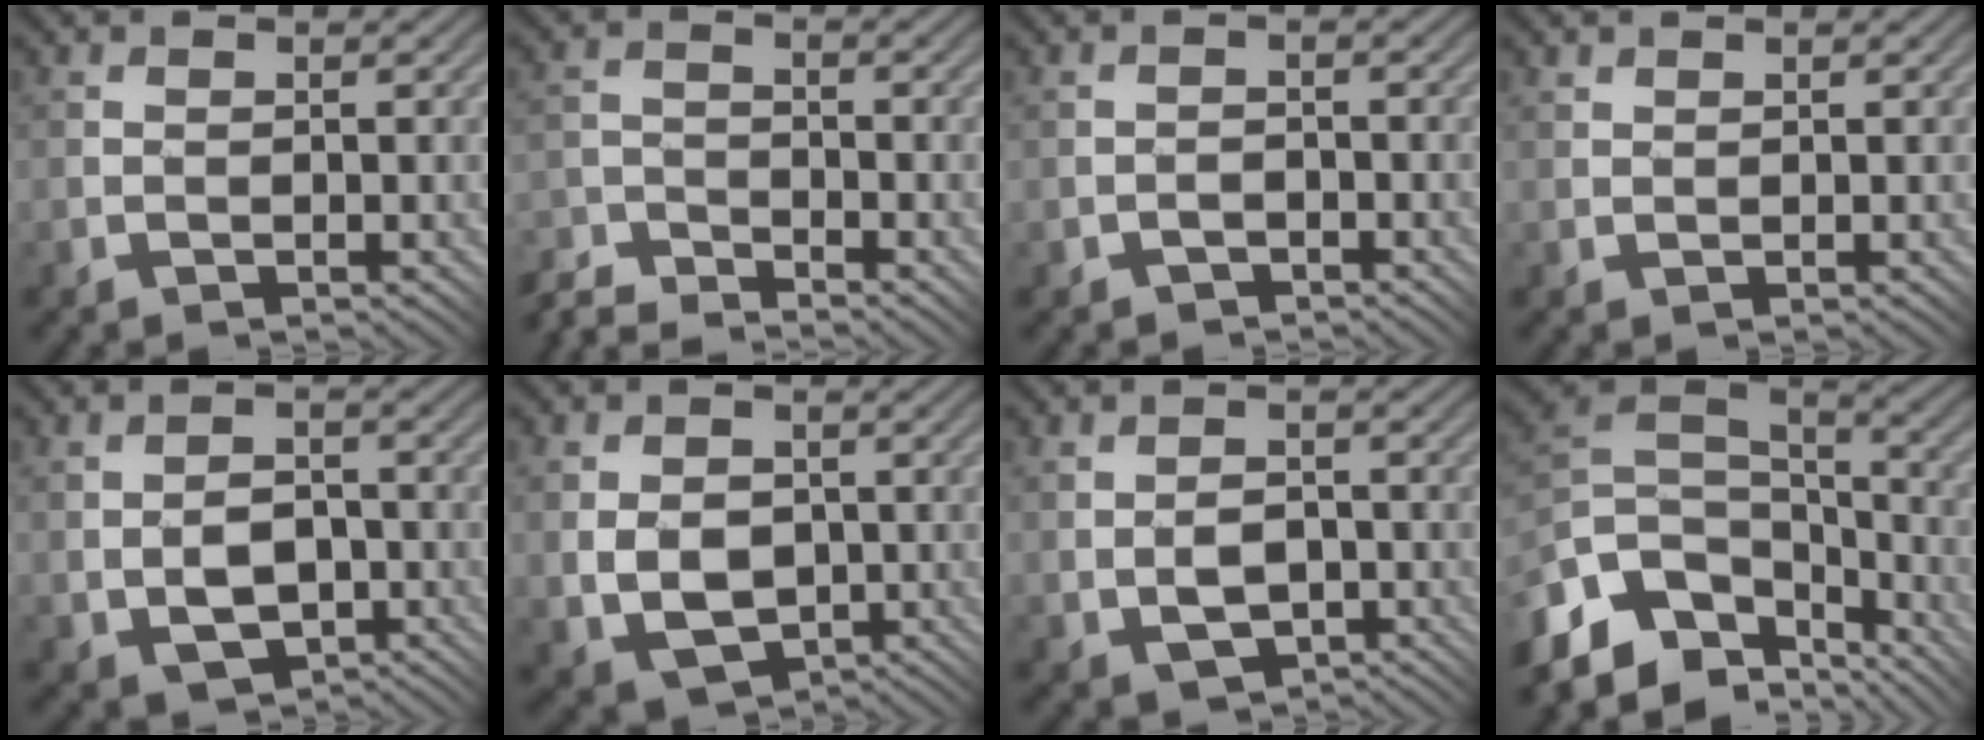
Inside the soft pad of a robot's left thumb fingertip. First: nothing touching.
{"total": 5.7, "force": [-5.5, 1.2, 1.1], "torque": [-0.023, -0.004, -0.113]}
{"total": 1.1, "force": [-1.0, 0.4, 0.2], "torque": [-0.003, 0.006, -0.021]}
{"total": 0.9, "force": [0.9, 0.2, -0.1], "torque": [-0.004, 0.001, 0.018]}
{"total": 5.8, "force": [-1.3, 3.9, 4.0], "torque": [-0.089, -0.007, -0.023]}
{"total": 7.3, "force": [-1.1, 5.6, 4.6], "torque": [-0.102, -0.015, -0.023]}
{"total": 4.4, "force": [-1.0, 2.8, 3.2], "torque": [-0.066, -0.003, -0.017]}
{"total": 12.0, "force": [-6.7, 7.0, 7.2], "torque": [-0.193, -0.007, -0.116]}